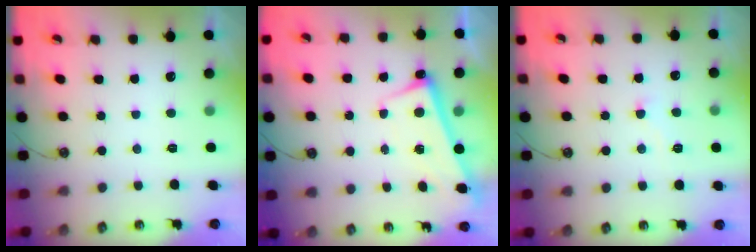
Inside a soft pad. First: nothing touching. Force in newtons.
{"total": 2.8, "press": 2.8, "slide": 0.5}
{"total": 2.4, "press": 2.4, "slide": 0.4}